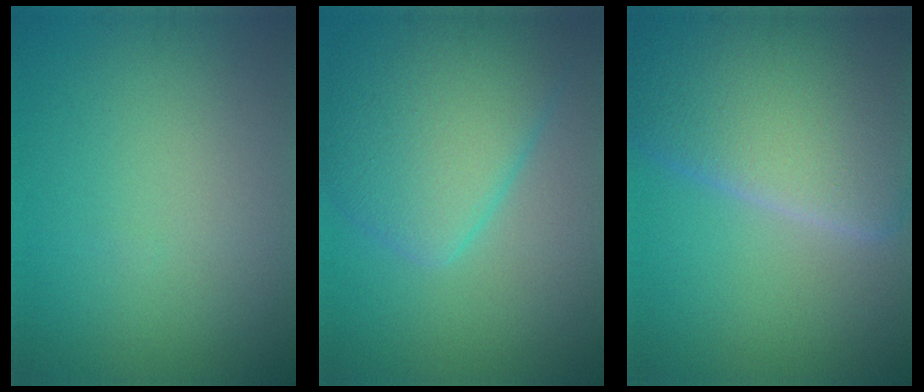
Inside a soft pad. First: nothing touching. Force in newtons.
{"total": 7.0, "press": 7.0, "slide": 0.5}
{"total": 11.8, "press": 11.7, "slide": 0.5}